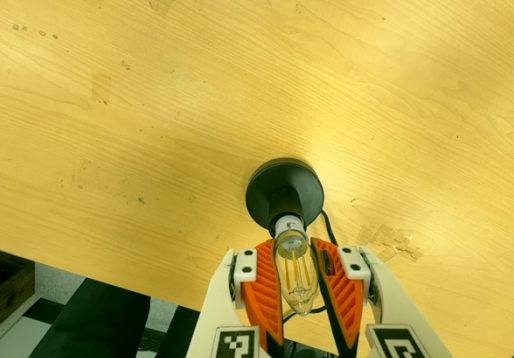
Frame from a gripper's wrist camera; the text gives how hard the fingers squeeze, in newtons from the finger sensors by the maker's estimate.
{"total": 13.7, "left": 13.1, "right": 14.3}